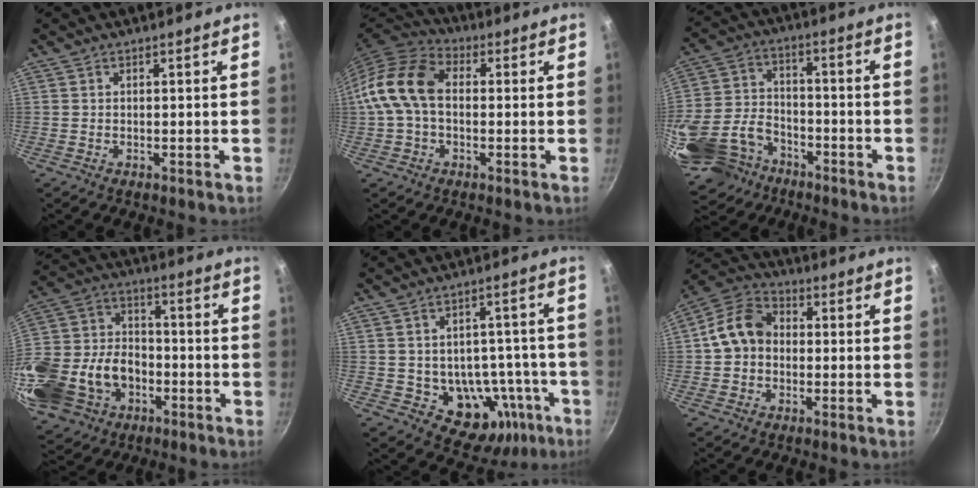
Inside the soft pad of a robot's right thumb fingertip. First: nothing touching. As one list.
[{"total": 12.5, "force": [0.3, 8.6, 9.1], "torque": [-0.155, 0.032, -0.015]}, {"total": 20.4, "force": [-11.3, 13.7, 10.1], "torque": [-0.212, 0.041, -0.209]}, {"total": 27.0, "force": [-8.9, 20.0, 15.8], "torque": [-0.334, 0.042, -0.142]}, {"total": 15.1, "force": [-4.8, 11.5, 8.6], "torque": [-0.066, 0.031, -0.043]}, {"total": 9.8, "force": [0.0, 7.8, 5.9], "torque": [-0.081, 0.027, -0.020]}]